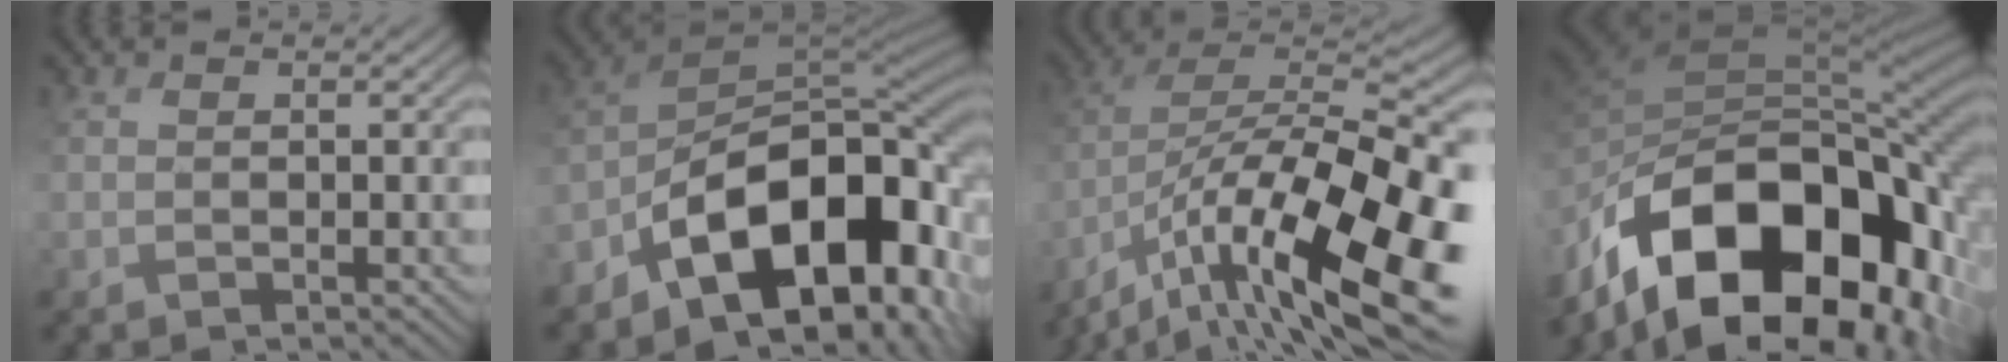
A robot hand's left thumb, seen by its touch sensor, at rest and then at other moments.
{"total": 17.3, "force": [-8.1, 9.3, 12.2], "torque": [-0.180, -0.025, -0.134]}
{"total": 18.1, "force": [-10.3, 7.1, 13.2], "torque": [-0.253, -0.008, -0.160]}
{"total": 18.1, "force": [-8.7, 10.3, 12.0], "torque": [-0.224, -0.021, -0.131]}